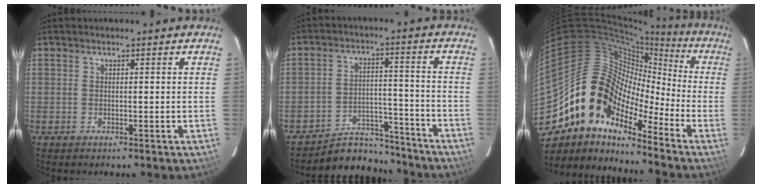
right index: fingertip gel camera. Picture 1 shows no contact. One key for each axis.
{"total": 11.2, "fx": -10.5, "fy": 3.9, "fz": 0.9, "tx": -0.028, "ty": 0.038, "tz": -0.153}
{"total": 15.4, "fx": -9.0, "fy": 9.7, "fz": 7.7, "tx": -0.142, "ty": 0.017, "tz": -0.187}